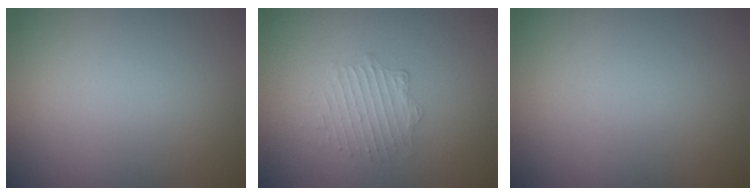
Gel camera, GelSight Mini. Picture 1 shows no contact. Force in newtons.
{"total": 1.7, "press": 1.1, "slide": 1.3}
{"total": 0.0}